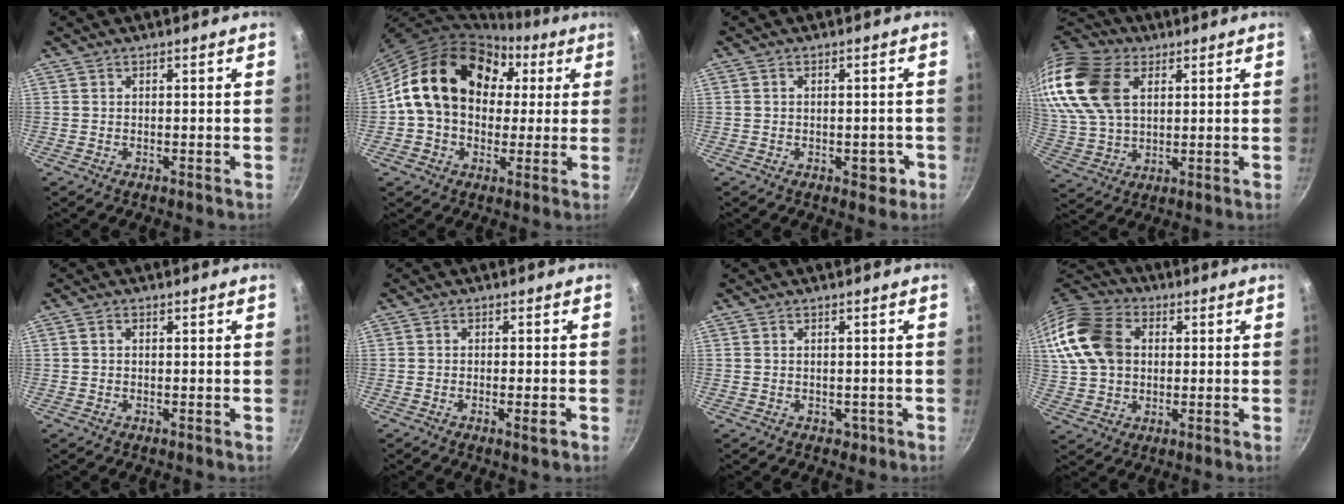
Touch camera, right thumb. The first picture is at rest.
{"total": 20.0, "force": [3.7, 15.4, 12.3], "torque": [-0.177, 0.037, 0.052]}
{"total": 3.8, "force": [-1.2, 2.4, 2.7], "torque": [-0.005, 0.017, -0.010]}
{"total": 20.6, "force": [7.3, 13.5, 13.7], "torque": [-0.287, -0.002, 0.141]}
{"total": 1.1, "force": [0.2, 0.9, 0.7], "torque": [-0.013, 0.006, 0.003]}
{"total": 2.7, "force": [-1.1, 0.6, 2.4], "torque": [-0.042, 0.004, -0.019]}
{"total": 1.3, "force": [-0.2, 1.1, 0.6], "torque": [0.001, 0.002, 0.002]}
{"total": 17.3, "force": [3.3, 13.1, 10.9], "torque": [-0.213, 0.019, 0.055]}